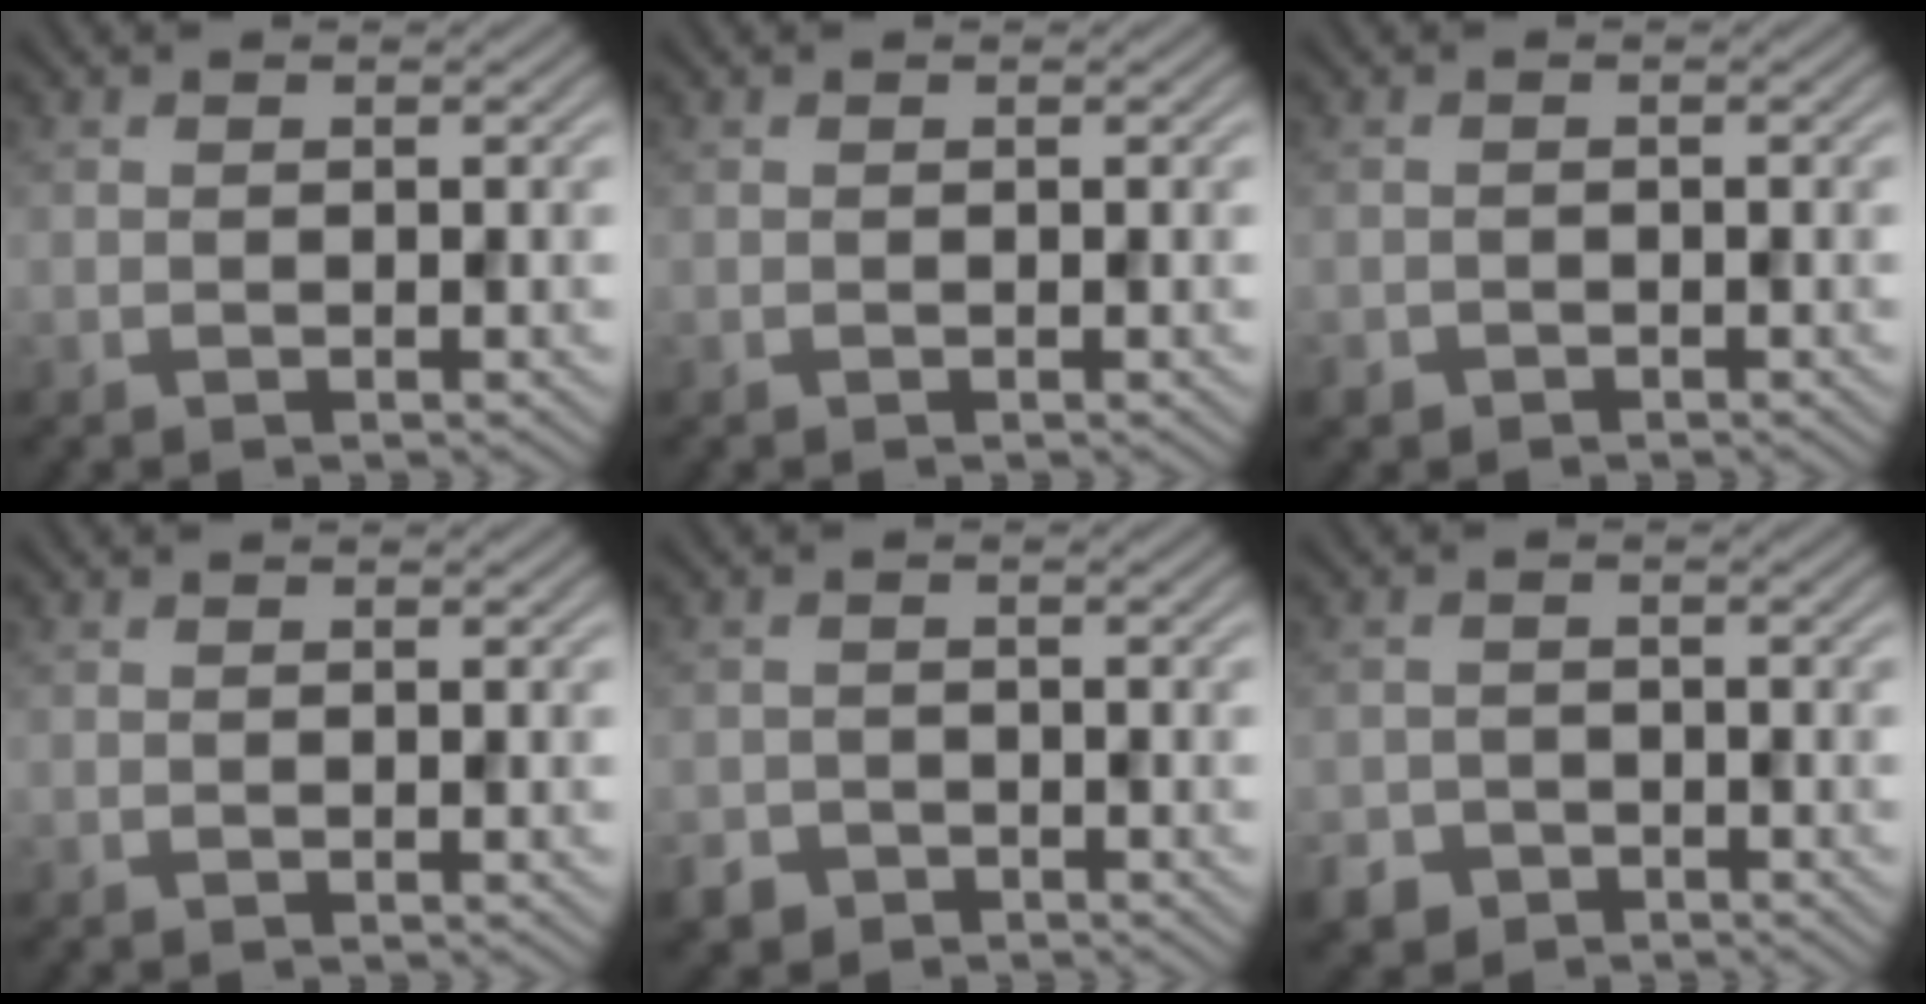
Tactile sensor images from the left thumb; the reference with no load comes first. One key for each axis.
{"total": 0.0}
{"total": 1.1, "fx": -0.8, "fy": 0.8, "fz": 0.1, "tx": -0.005, "ty": -0.006, "tz": -0.016}
{"total": 0.0}
{"total": 2.6, "fx": -1.9, "fy": 1.7, "fz": 0.4, "tx": -0.016, "ty": -0.006, "tz": -0.041}
{"total": 3.4, "fx": -2.4, "fy": 2.3, "fz": 0.4, "tx": -0.011, "ty": -0.002, "tz": -0.045}